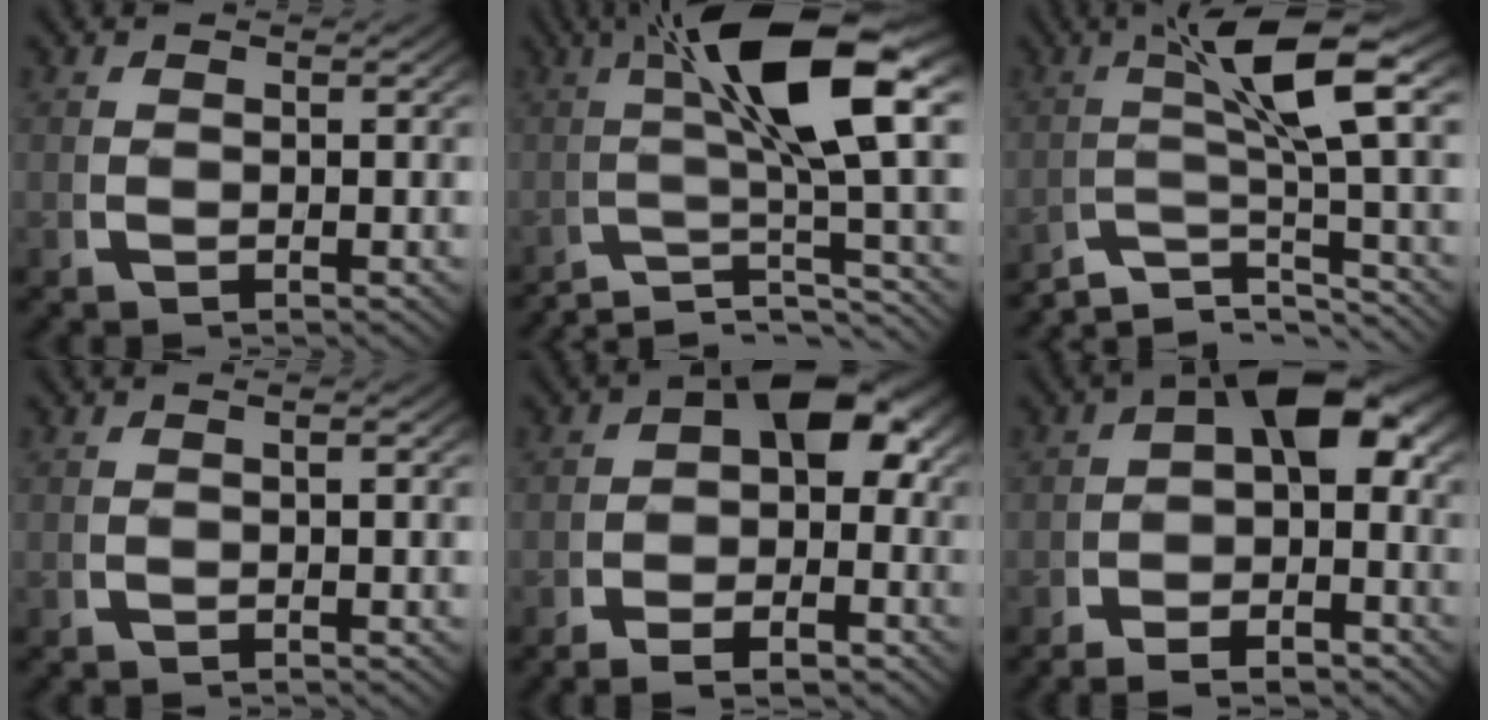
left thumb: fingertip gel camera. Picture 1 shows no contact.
{"total": 12.4, "force": [-0.9, 4.9, 11.4], "torque": [-0.178, -0.015, -0.004]}
{"total": 8.8, "force": [-1.5, 3.5, 7.9], "torque": [-0.122, -0.009, -0.019]}
{"total": 0.6, "force": [-0.4, 0.1, 0.5], "torque": [-0.007, 0.002, -0.005]}
{"total": 6.5, "force": [-0.2, 3.8, 5.3], "torque": [-0.063, -0.008, -0.006]}
{"total": 7.2, "force": [-0.3, 4.0, 6.0], "torque": [-0.070, -0.002, -0.010]}